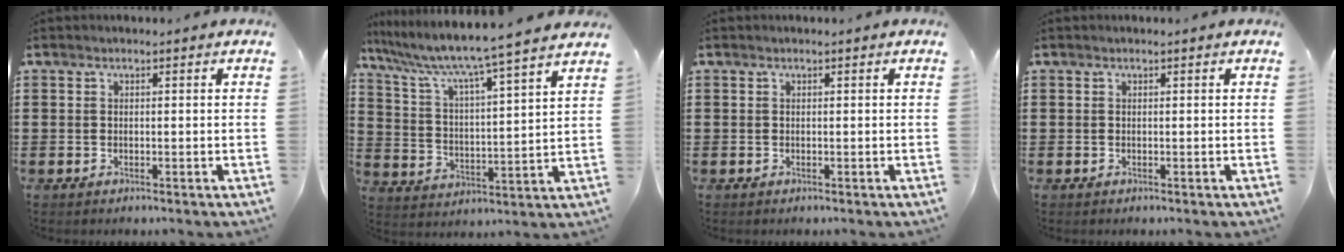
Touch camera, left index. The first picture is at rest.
{"total": 6.4, "force": [5.6, -0.8, 3.0], "torque": [-0.085, -0.050, 0.084]}
{"total": 0.0}
{"total": 0.0}